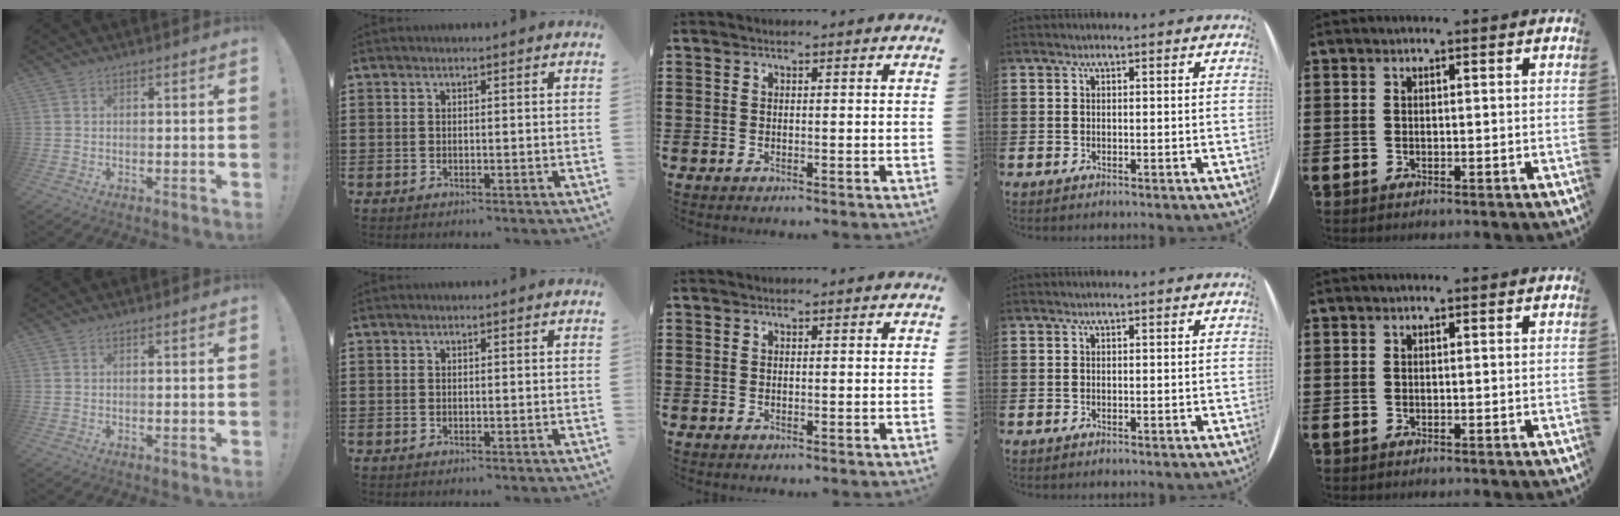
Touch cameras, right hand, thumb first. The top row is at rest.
{}